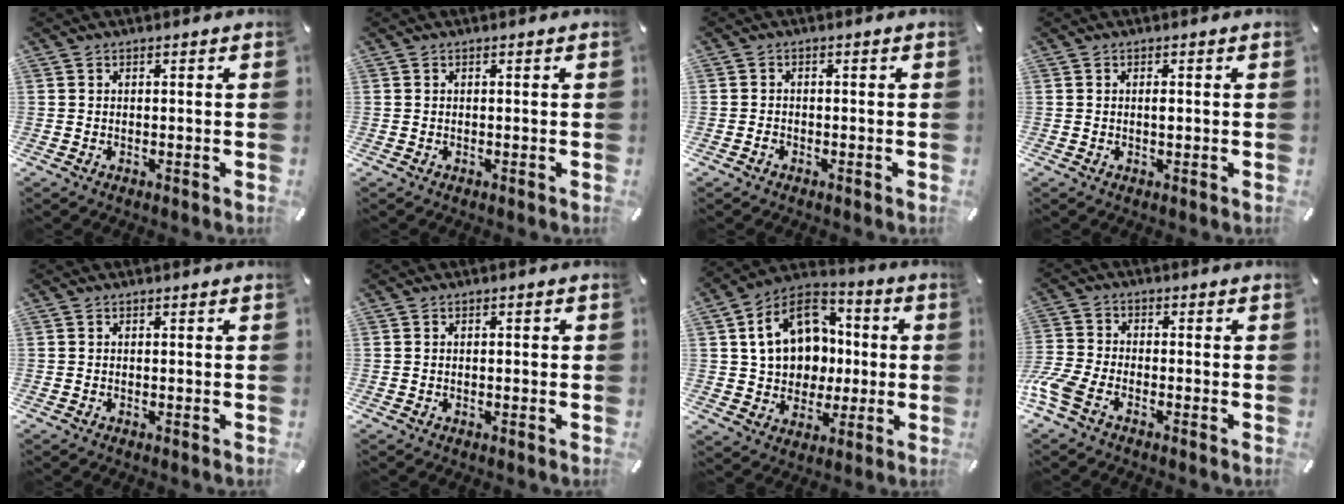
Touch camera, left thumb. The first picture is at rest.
{"total": 0.0}
{"total": 1.6, "force": [-0.8, 1.4, 0.3], "torque": [-0.005, 0.005, -0.018]}
{"total": 1.1, "force": [0.0, 0.4, 1.0], "torque": [-0.020, 0.001, -0.001]}
{"total": 0.0}
{"total": 1.0, "force": [-0.2, 0.5, 0.9], "torque": [-0.016, 0.002, -0.005]}
{"total": 16.9, "force": [2.3, 14.0, 9.1], "torque": [-0.167, 0.006, 0.051]}
{"total": 6.4, "force": [-3.8, 3.3, 3.9], "torque": [-0.112, -0.002, -0.080]}